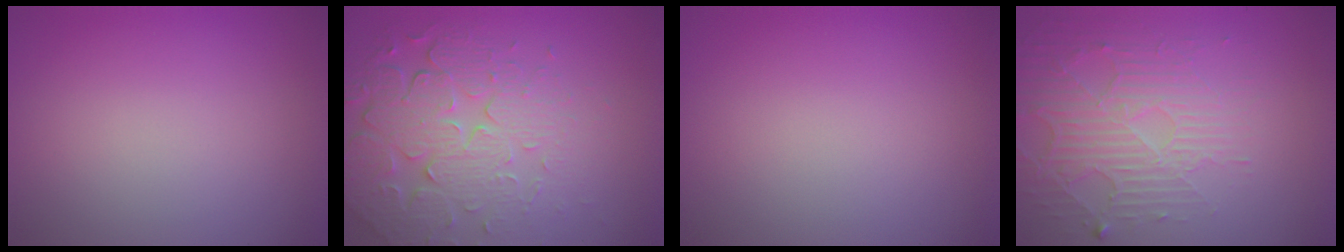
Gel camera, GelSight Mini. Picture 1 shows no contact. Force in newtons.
{"total": 7.4, "press": 5.4, "slide": 5.1}
{"total": 0.0}
{"total": 5.5, "press": 3.5, "slide": 4.3}